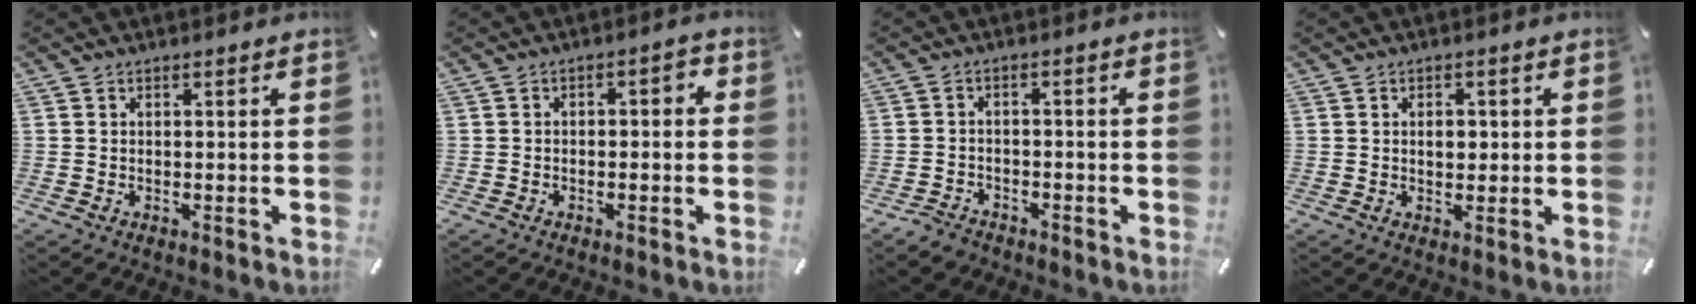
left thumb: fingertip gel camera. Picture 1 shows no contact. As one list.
[{"total": 2.5, "force": [-1.7, 1.2, 1.4], "torque": [-0.025, 0.013, -0.035]}, {"total": 3.1, "force": [-2.6, 1.6, 0.5], "torque": [-0.016, 0.014, -0.054]}, {"total": 2.9, "force": [0.3, 2.1, 2.0], "torque": [-0.017, -0.003, -0.003]}]